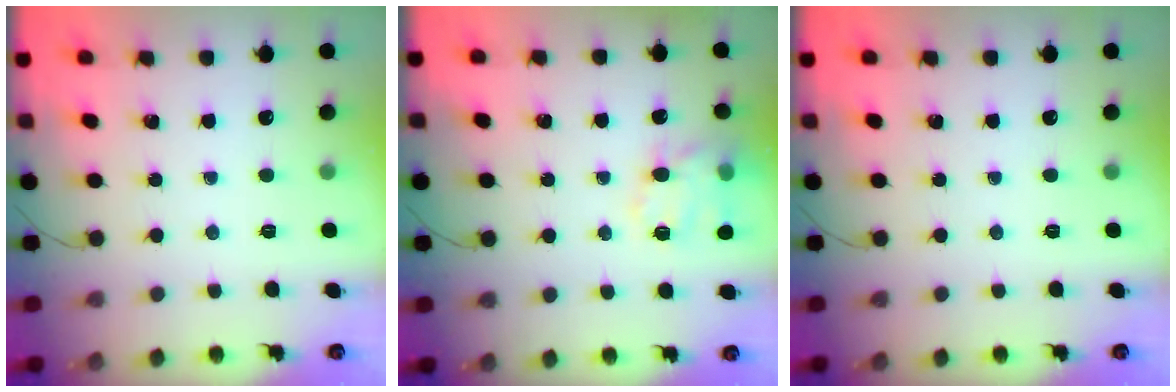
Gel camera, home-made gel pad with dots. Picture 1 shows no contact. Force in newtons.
{"total": 15.8, "press": 15.7, "slide": 2.2}
{"total": 0.0}